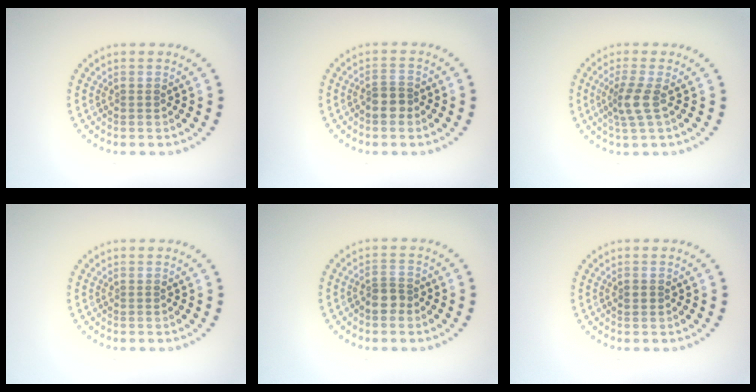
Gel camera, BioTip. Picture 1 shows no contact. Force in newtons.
{"total": 2.0, "press": 1.7, "slide": 1.0}
{"total": 2.5, "press": 1.9, "slide": 1.6}
{"total": 0.0}
{"total": 2.0, "press": 1.7, "slide": 0.9}
{"total": 1.0, "press": 0.9, "slide": 0.2}